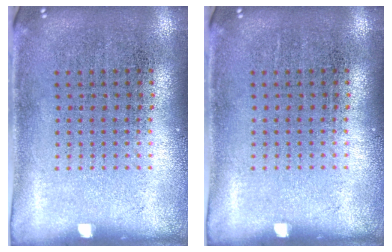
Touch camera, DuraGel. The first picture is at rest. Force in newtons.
{"total": 0.0}